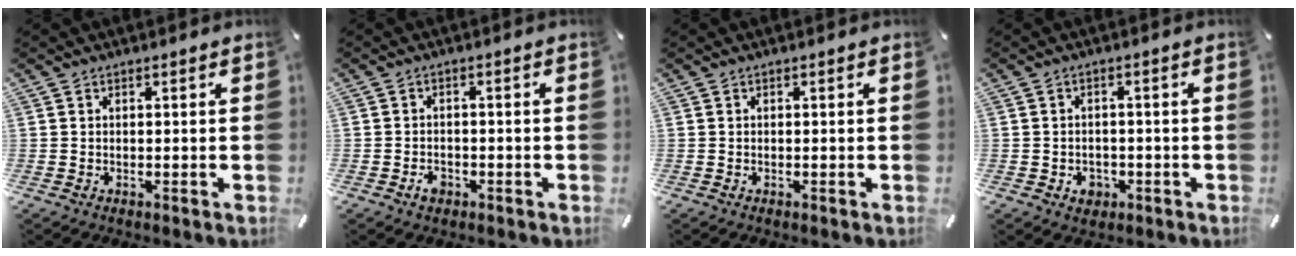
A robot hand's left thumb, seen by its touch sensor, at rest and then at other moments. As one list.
[{"total": 2.5, "force": [-1.4, 1.8, 1.0], "torque": [-0.017, 0.009, -0.028]}, {"total": 0.0}, {"total": 3.5, "force": [-1.4, 3.0, 1.3], "torque": [-0.012, 0.001, -0.026]}]